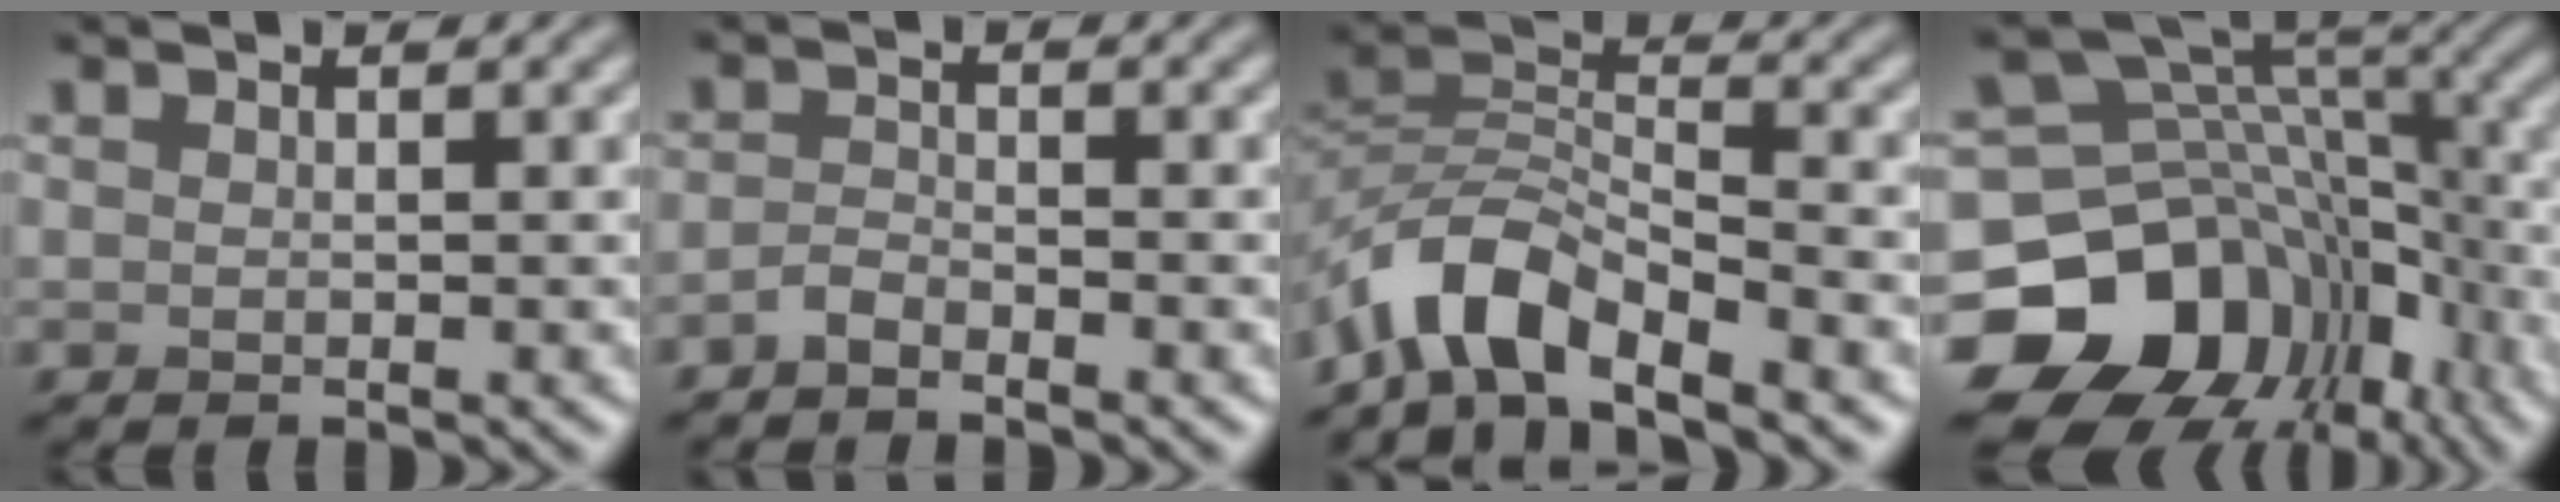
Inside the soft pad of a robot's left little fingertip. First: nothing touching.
{"total": 1.4, "force": [-1.1, 0.3, 0.6], "torque": [-0.014, 0.002, -0.027]}
{"total": 6.4, "force": [-4.9, 2.2, 3.6], "torque": [-0.057, 0.003, -0.102]}
{"total": 15.2, "force": [-7.0, 11.6, 6.8], "torque": [-0.145, 0.003, -0.110]}